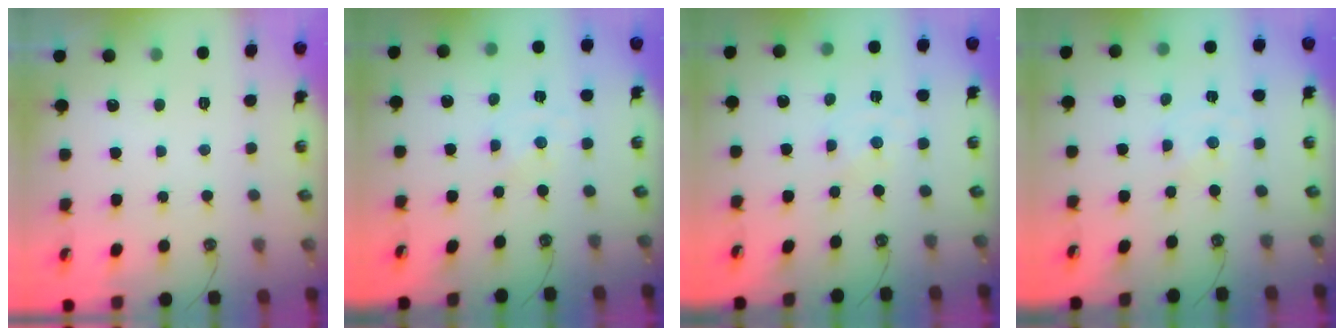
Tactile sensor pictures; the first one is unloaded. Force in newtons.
{"total": 0.0}
{"total": 0.0}
{"total": 0.0}